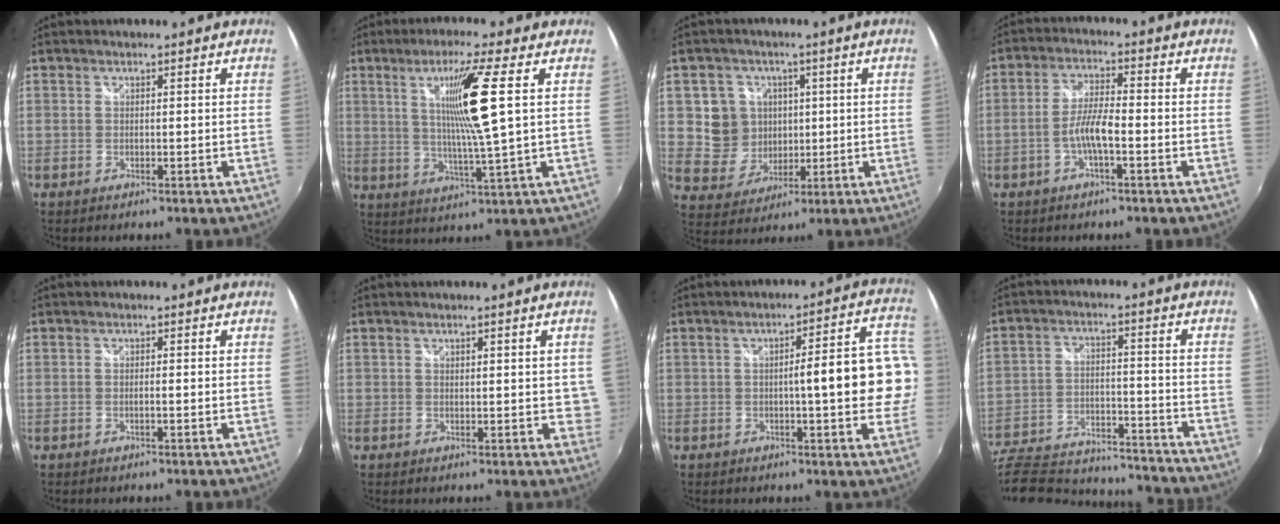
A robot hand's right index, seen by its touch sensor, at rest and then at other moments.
{"total": 10.9, "force": [3.3, -3.0, 9.9], "torque": [-0.164, -0.016, 0.063]}
{"total": 8.9, "force": [1.5, 8.6, 1.9], "torque": [-0.062, 0.016, 0.036]}
{"total": 5.1, "force": [-2.0, 0.7, 4.6], "torque": [-0.096, 0.007, -0.039]}
{"total": 0.8, "force": [-0.4, -0.1, 0.7], "torque": [-0.011, -0.001, -0.007]}
{"total": 1.8, "force": [0.9, -0.1, 1.5], "torque": [-0.001, -0.004, 0.024]}
{"total": 11.0, "force": [-0.4, 0.2, 11.0], "torque": [-0.129, 0.009, 0.003]}
{"total": 26.5, "force": [-22.1, 9.7, 11.0], "torque": [-0.245, -0.013, -0.297]}